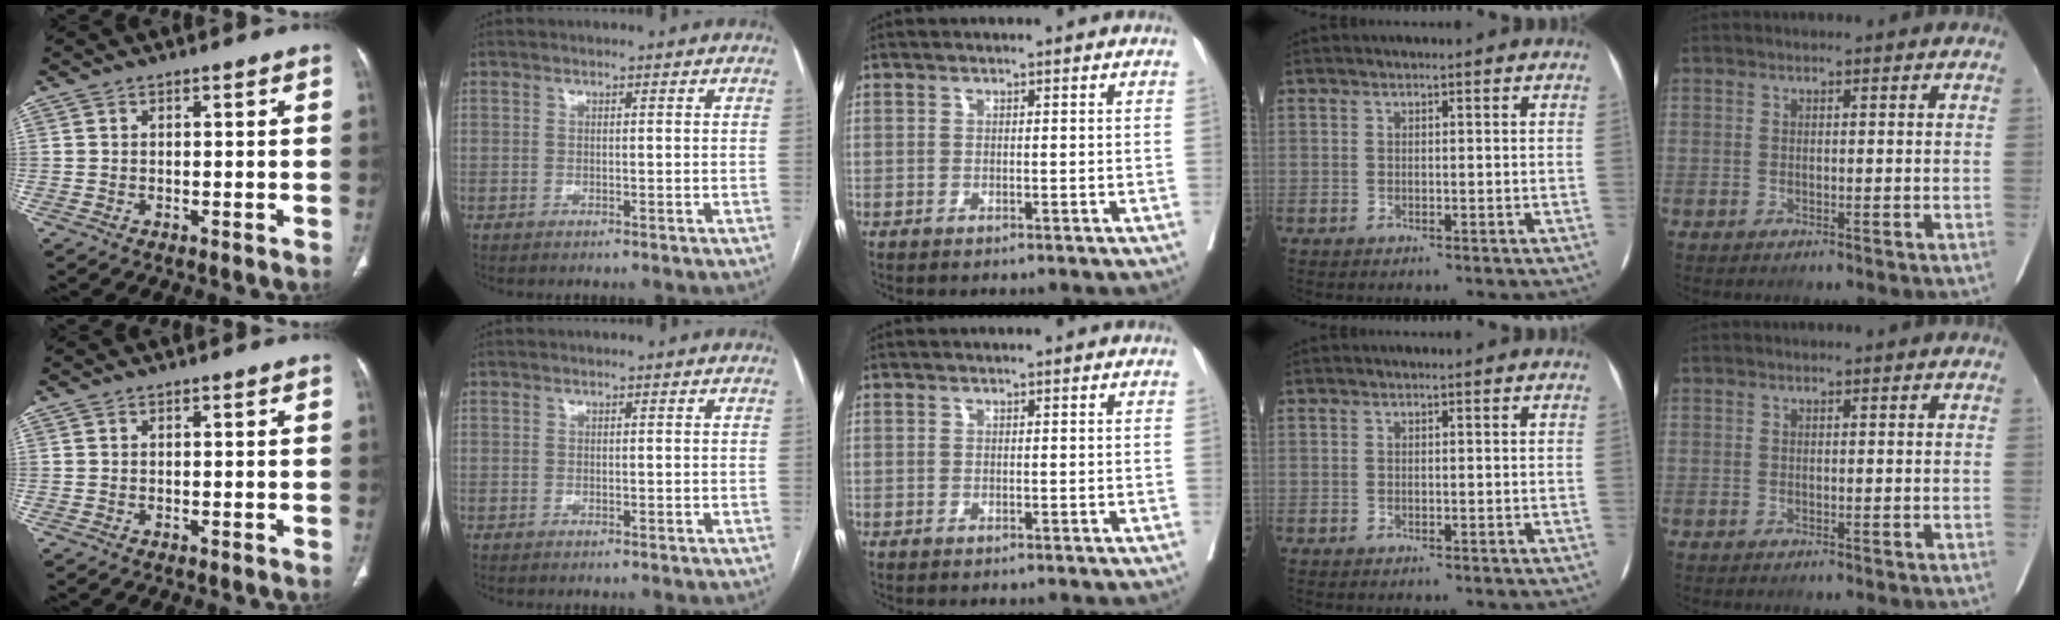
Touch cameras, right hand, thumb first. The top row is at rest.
{}